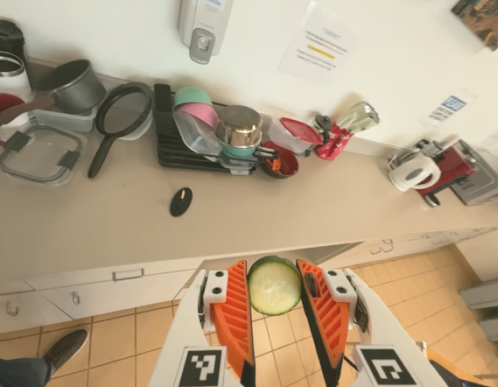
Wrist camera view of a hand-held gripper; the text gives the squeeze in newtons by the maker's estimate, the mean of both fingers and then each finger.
{"total": 7.8, "left": 7.6, "right": 8.0}